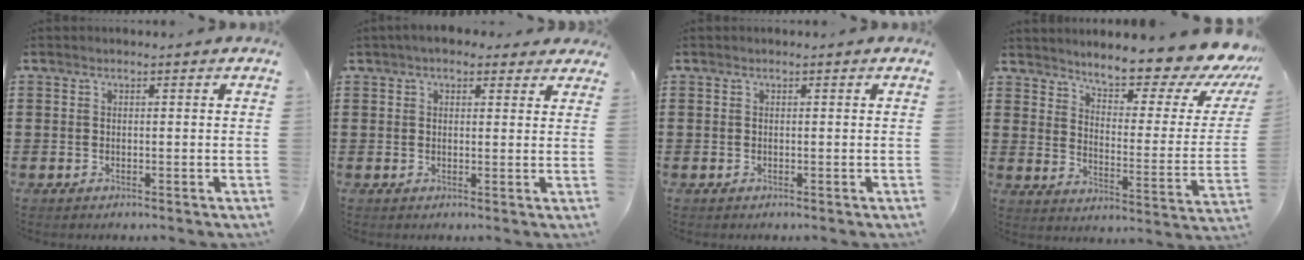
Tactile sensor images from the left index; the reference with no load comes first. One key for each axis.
{"total": 3.2, "fx": 2.4, "fy": 1.4, "fz": 1.4, "tx": -0.035, "ty": 0.003, "tz": 0.044}
{"total": 0.0}
{"total": 8.8, "fx": 7.7, "fy": 0.8, "fz": 4.2, "tx": -0.076, "ty": -0.066, "tz": 0.120}